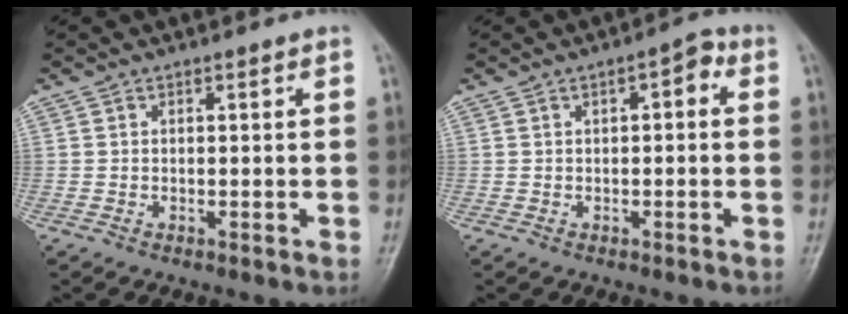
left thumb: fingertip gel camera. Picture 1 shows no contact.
{"total": 3.3, "force": [0.6, 1.5, 2.8], "torque": [-0.030, 0.011, 0.000]}